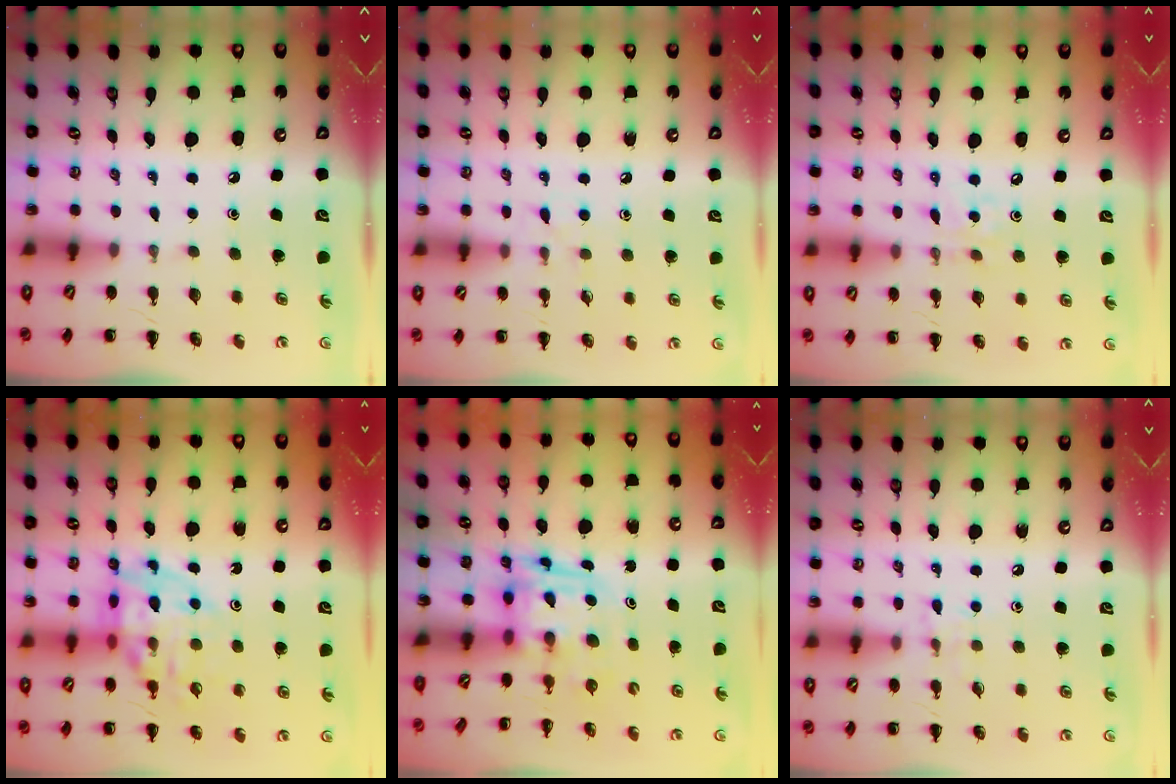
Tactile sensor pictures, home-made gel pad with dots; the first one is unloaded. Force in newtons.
{"total": 5.7, "press": 5.3, "slide": 2.0}
{"total": 3.1, "press": 3.1, "slide": 0.4}
{"total": 14.4, "press": 14.2, "slide": 2.6}
{"total": 3.9, "press": 3.8, "slide": 0.7}
{"total": 4.8, "press": 4.6, "slide": 1.2}